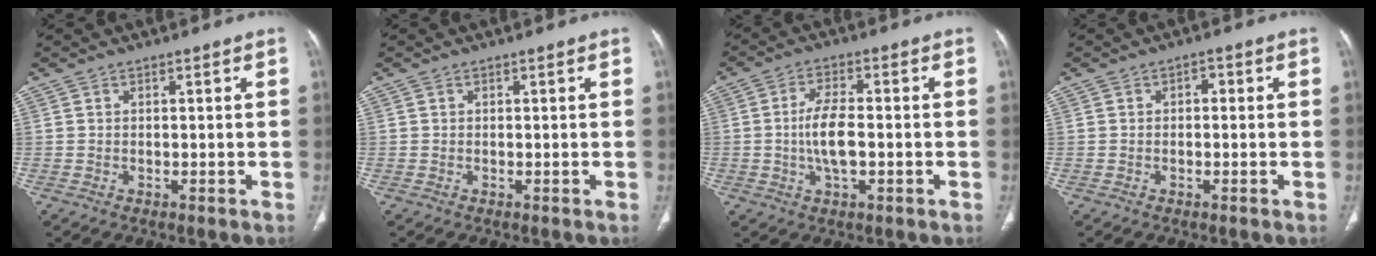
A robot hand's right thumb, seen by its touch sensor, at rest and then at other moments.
{"total": 0.0}
{"total": 7.0, "force": [-0.8, 3.1, 6.2], "torque": [-0.123, 0.009, -0.017]}
{"total": 1.5, "force": [0.1, 1.0, 1.2], "torque": [-0.009, 0.005, -0.004]}